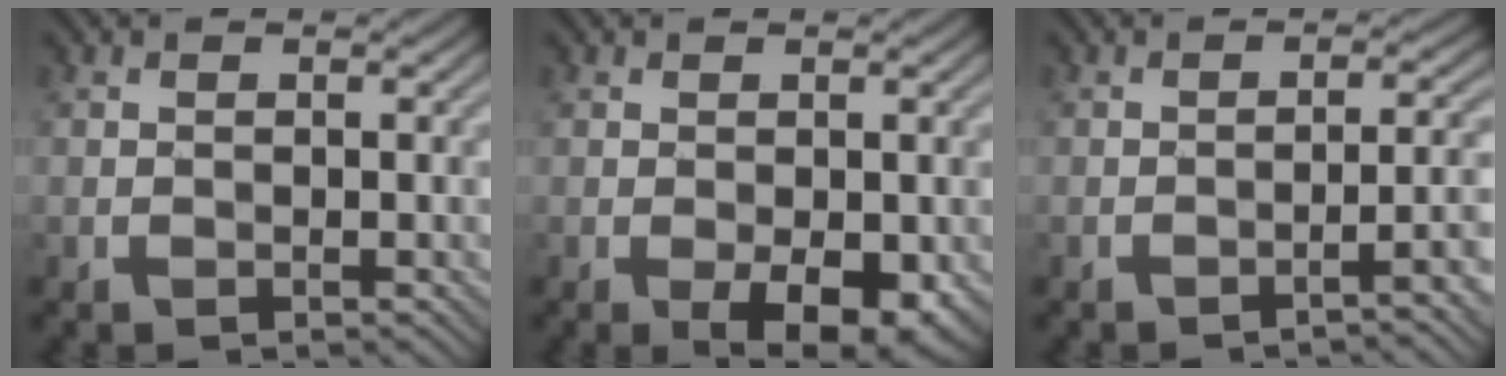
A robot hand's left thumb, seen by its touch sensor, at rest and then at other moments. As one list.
[{"total": 5.1, "force": [-1.7, 2.4, 4.1], "torque": [-0.062, -0.012, -0.021]}, {"total": 4.2, "force": [-2.1, 0.7, 3.5], "torque": [-0.034, 0.019, -0.042]}]